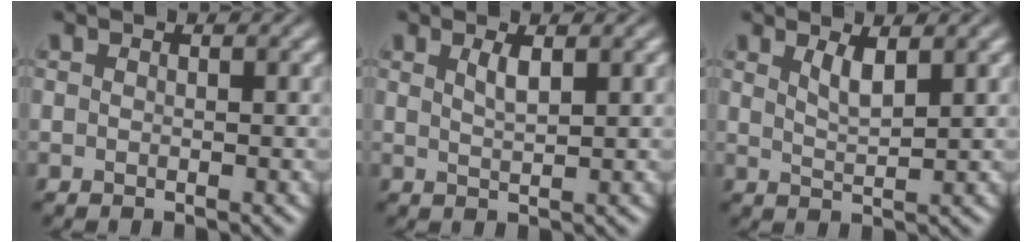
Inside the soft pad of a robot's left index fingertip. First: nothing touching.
{"total": 1.6, "force": [0.9, 0.4, 1.3], "torque": [-0.022, 0.001, 0.015]}
{"total": 2.1, "force": [1.3, 0.5, 1.5], "torque": [-0.028, -0.005, 0.025]}